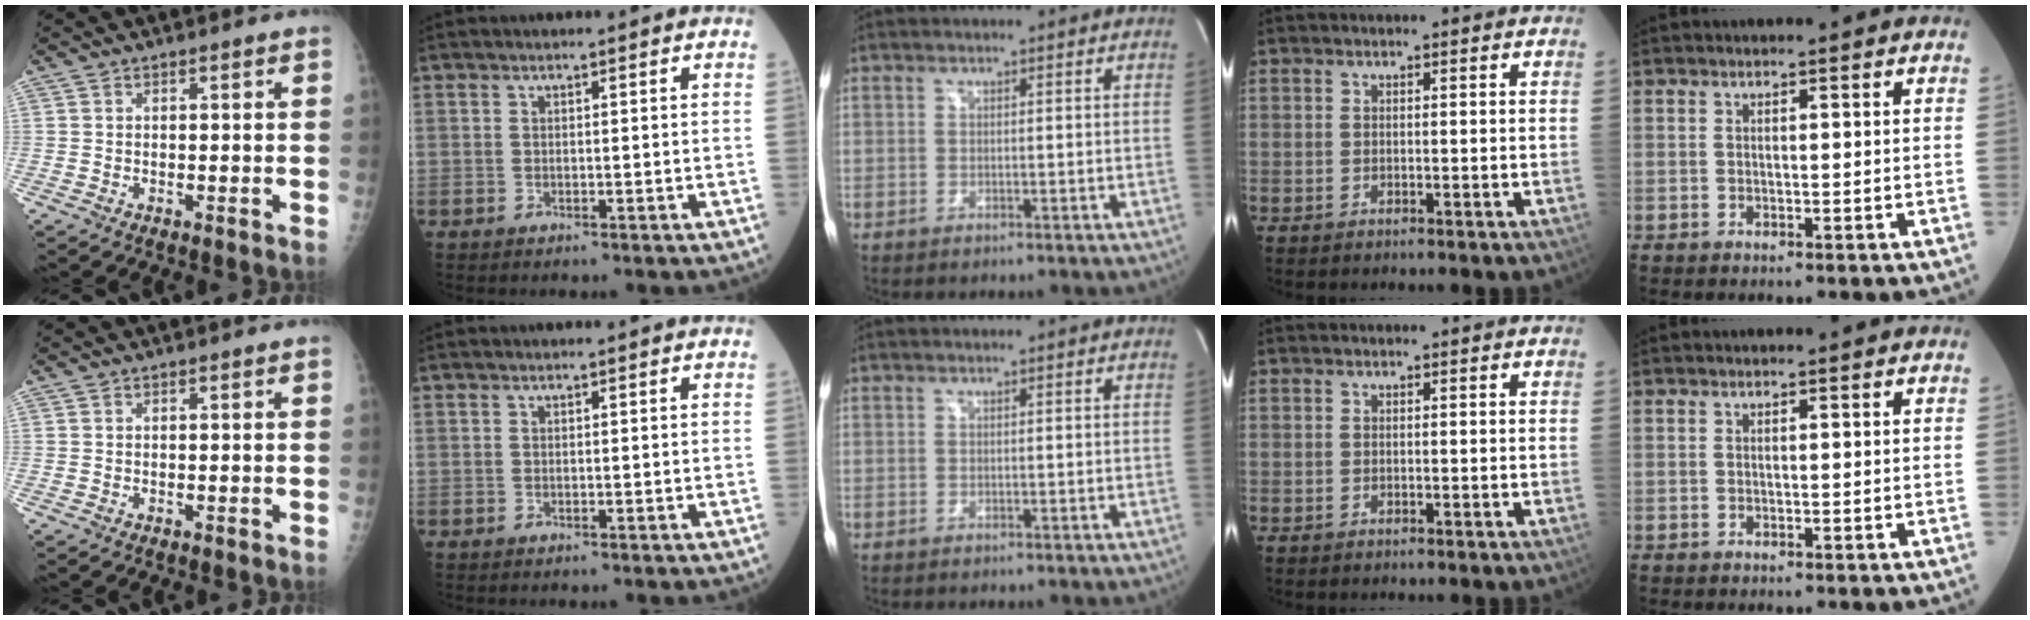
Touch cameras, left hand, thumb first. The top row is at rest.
{}